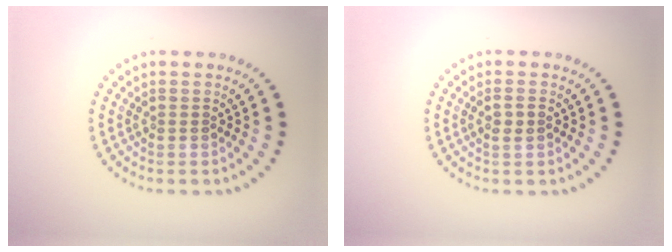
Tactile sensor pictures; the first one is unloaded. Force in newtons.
{"total": 1.2, "press": 1.2, "slide": 0.3}